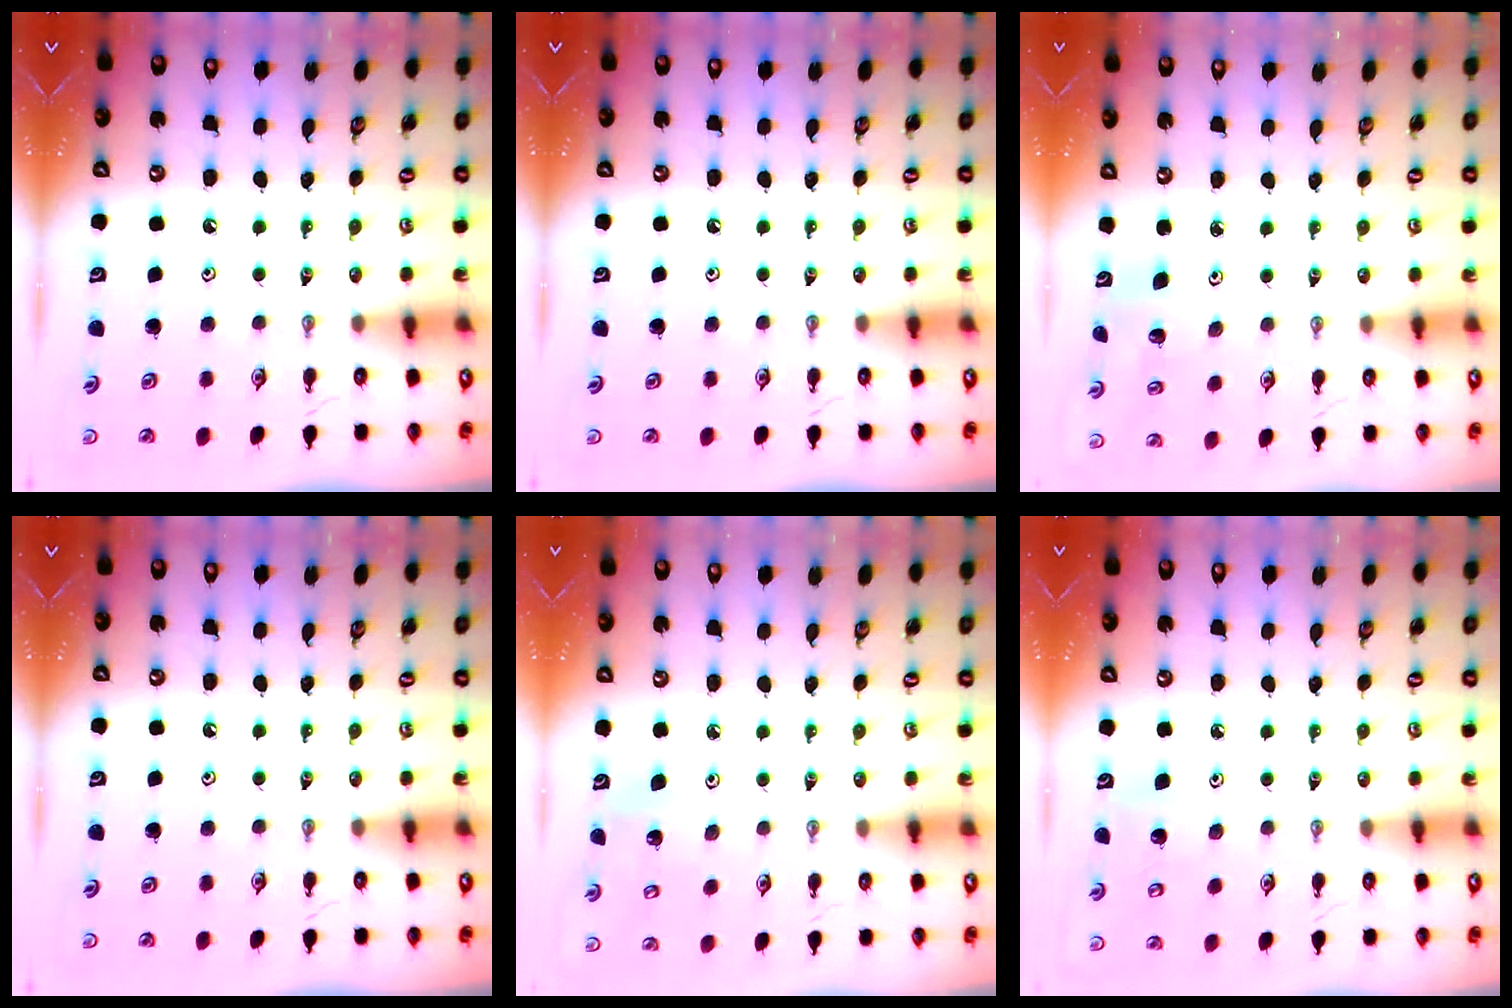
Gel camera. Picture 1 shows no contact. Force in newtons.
{"total": 0.0}
{"total": 3.0, "press": 2.2, "slide": 2.0}
{"total": 0.0}
{"total": 3.7, "press": 3.7, "slide": 0.4}
{"total": 4.7, "press": 4.6, "slide": 1.3}